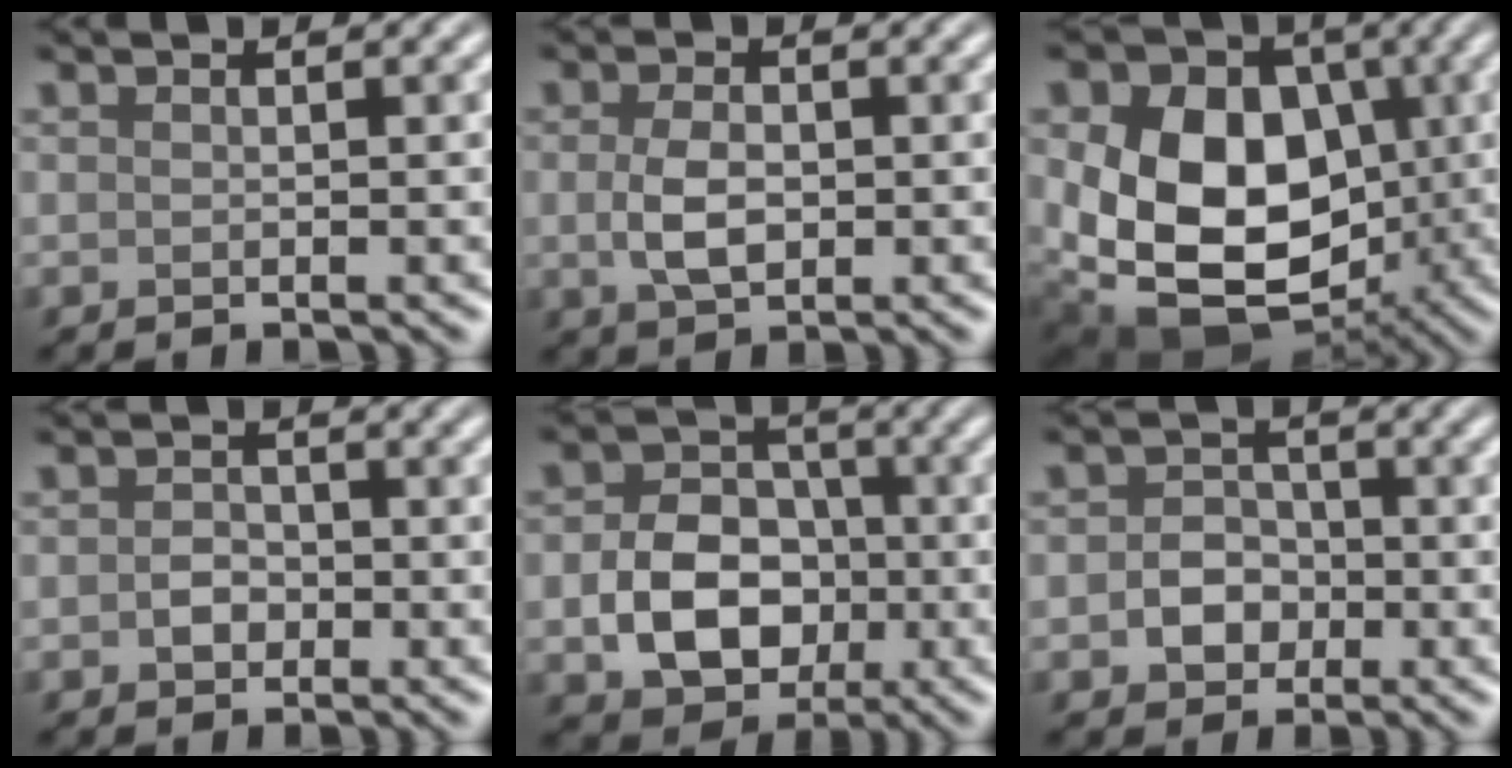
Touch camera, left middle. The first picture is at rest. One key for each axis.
{"total": 2.9, "fx": -0.1, "fy": 1.8, "fz": 2.3, "tx": -0.052, "ty": -0.002, "tz": -0.001}
{"total": 16.0, "fx": -0.8, "fy": 12.0, "fz": 10.7, "tx": -0.167, "ty": 0.000, "tz": -0.033}
{"total": 1.4, "fx": -0.4, "fy": 1.2, "fz": 0.7, "tx": -0.013, "ty": 0.000, "tz": -0.011}
{"total": 6.6, "fx": -1.5, "fy": 5.1, "fz": 3.9, "tx": -0.066, "ty": -0.002, "tz": -0.021}
{"total": 2.7, "fx": -0.8, "fy": 2.3, "fz": 1.3, "tx": -0.017, "ty": 0.001, "tz": -0.017}